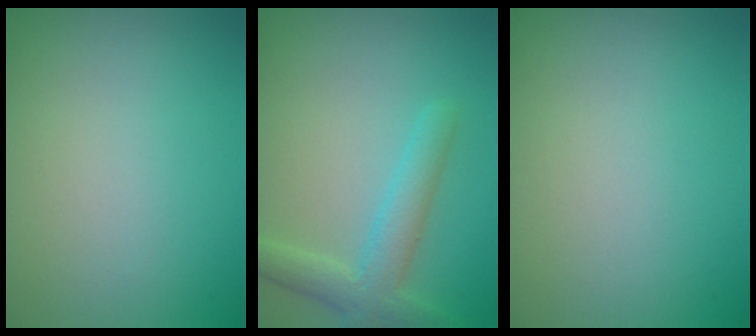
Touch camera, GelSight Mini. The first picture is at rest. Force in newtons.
{"total": 3.6, "press": 3.6, "slide": 0.2}
{"total": 0.0}